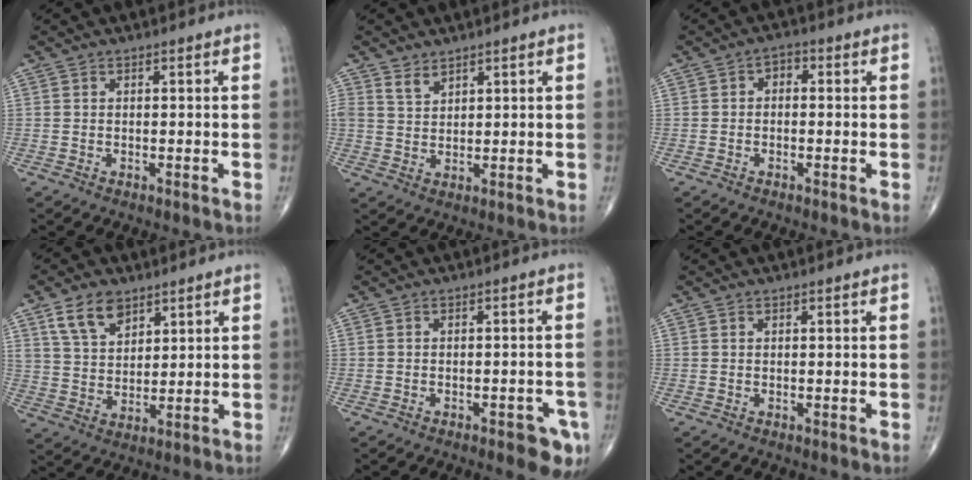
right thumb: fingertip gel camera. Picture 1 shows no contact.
{"total": 2.6, "force": [2.2, 1.3, 0.8], "torque": [-0.003, -0.019, 0.044]}
{"total": 2.4, "force": [0.0, 1.7, 1.7], "torque": [-0.011, 0.012, -0.012]}
{"total": 8.3, "force": [5.0, 4.9, 4.4], "torque": [-0.064, -0.025, 0.100]}
{"total": 5.9, "force": [-3.3, 2.2, 4.4], "torque": [-0.040, 0.014, -0.038]}
{"total": 0.0}